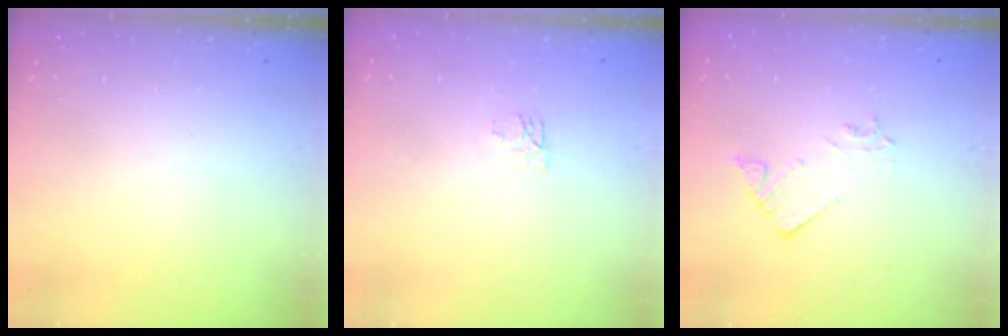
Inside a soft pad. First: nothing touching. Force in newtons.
{"total": 4.4, "press": 4.4, "slide": 0.7}
{"total": 2.8, "press": 2.8, "slide": 0.1}